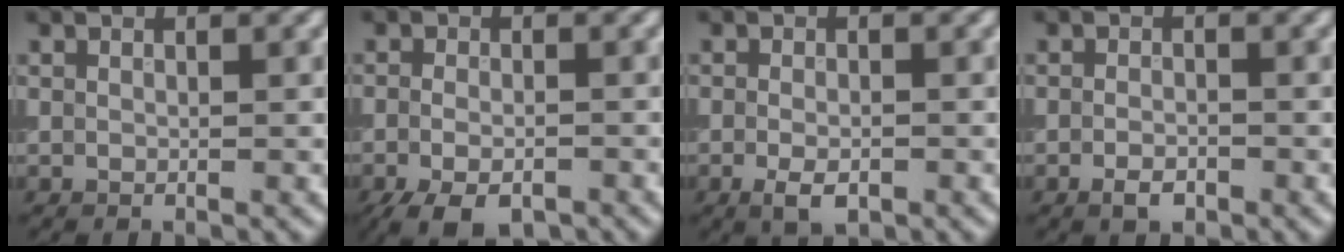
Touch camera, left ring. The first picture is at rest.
{"total": 5.3, "force": [-3.2, 2.4, 3.4], "torque": [-0.061, -0.010, -0.059]}
{"total": 2.4, "force": [-1.0, 1.2, 1.9], "torque": [-0.035, -0.006, -0.018]}
{"total": 1.6, "force": [-0.9, 0.8, 1.1], "torque": [-0.019, -0.001, -0.018]}